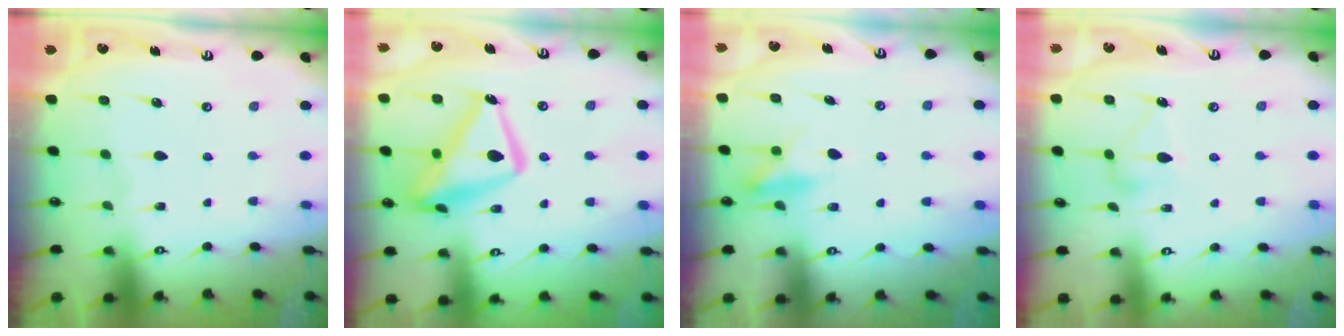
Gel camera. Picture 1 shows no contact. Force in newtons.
{"total": 15.4, "press": 15.4, "slide": 1.4}
{"total": 9.1, "press": 9.1, "slide": 1.2}
{"total": 9.7, "press": 9.7, "slide": 0.5}